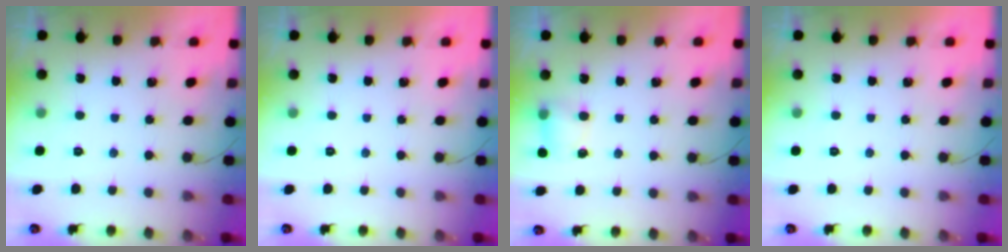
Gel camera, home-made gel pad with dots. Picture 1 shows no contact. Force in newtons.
{"total": 0.0}
{"total": 4.4, "press": 4.3, "slide": 1.0}
{"total": 0.0}